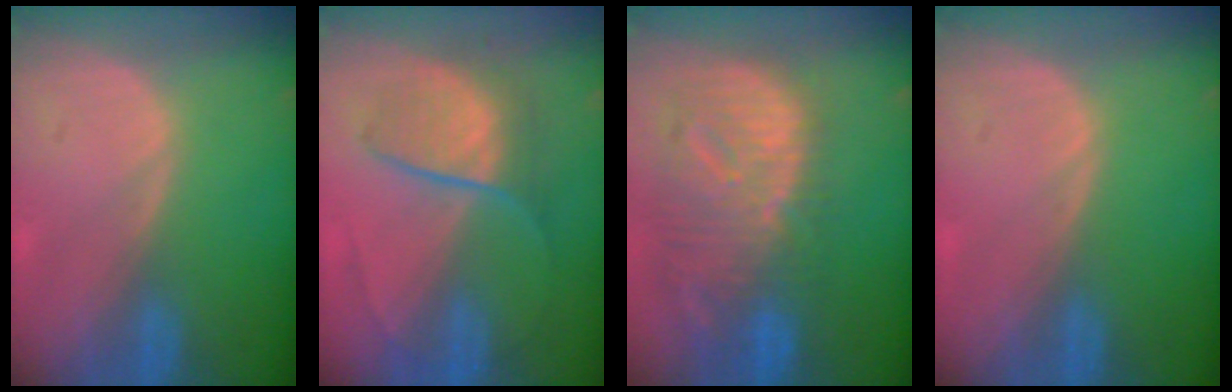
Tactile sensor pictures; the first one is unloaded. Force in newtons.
{"total": 6.7, "press": 6.6, "slide": 1.1}
{"total": 12.5, "press": 10.8, "slide": 6.3}
{"total": 0.0}